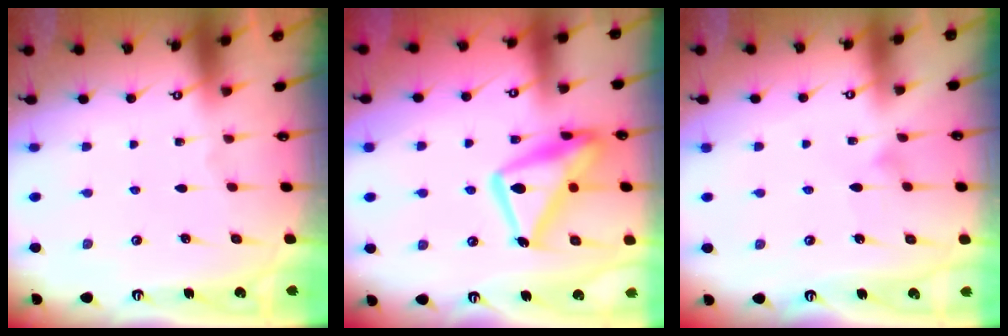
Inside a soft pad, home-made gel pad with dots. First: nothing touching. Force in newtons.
{"total": 18.5, "press": 18.4, "slide": 1.6}
{"total": 3.4, "press": 3.4, "slide": 0.2}